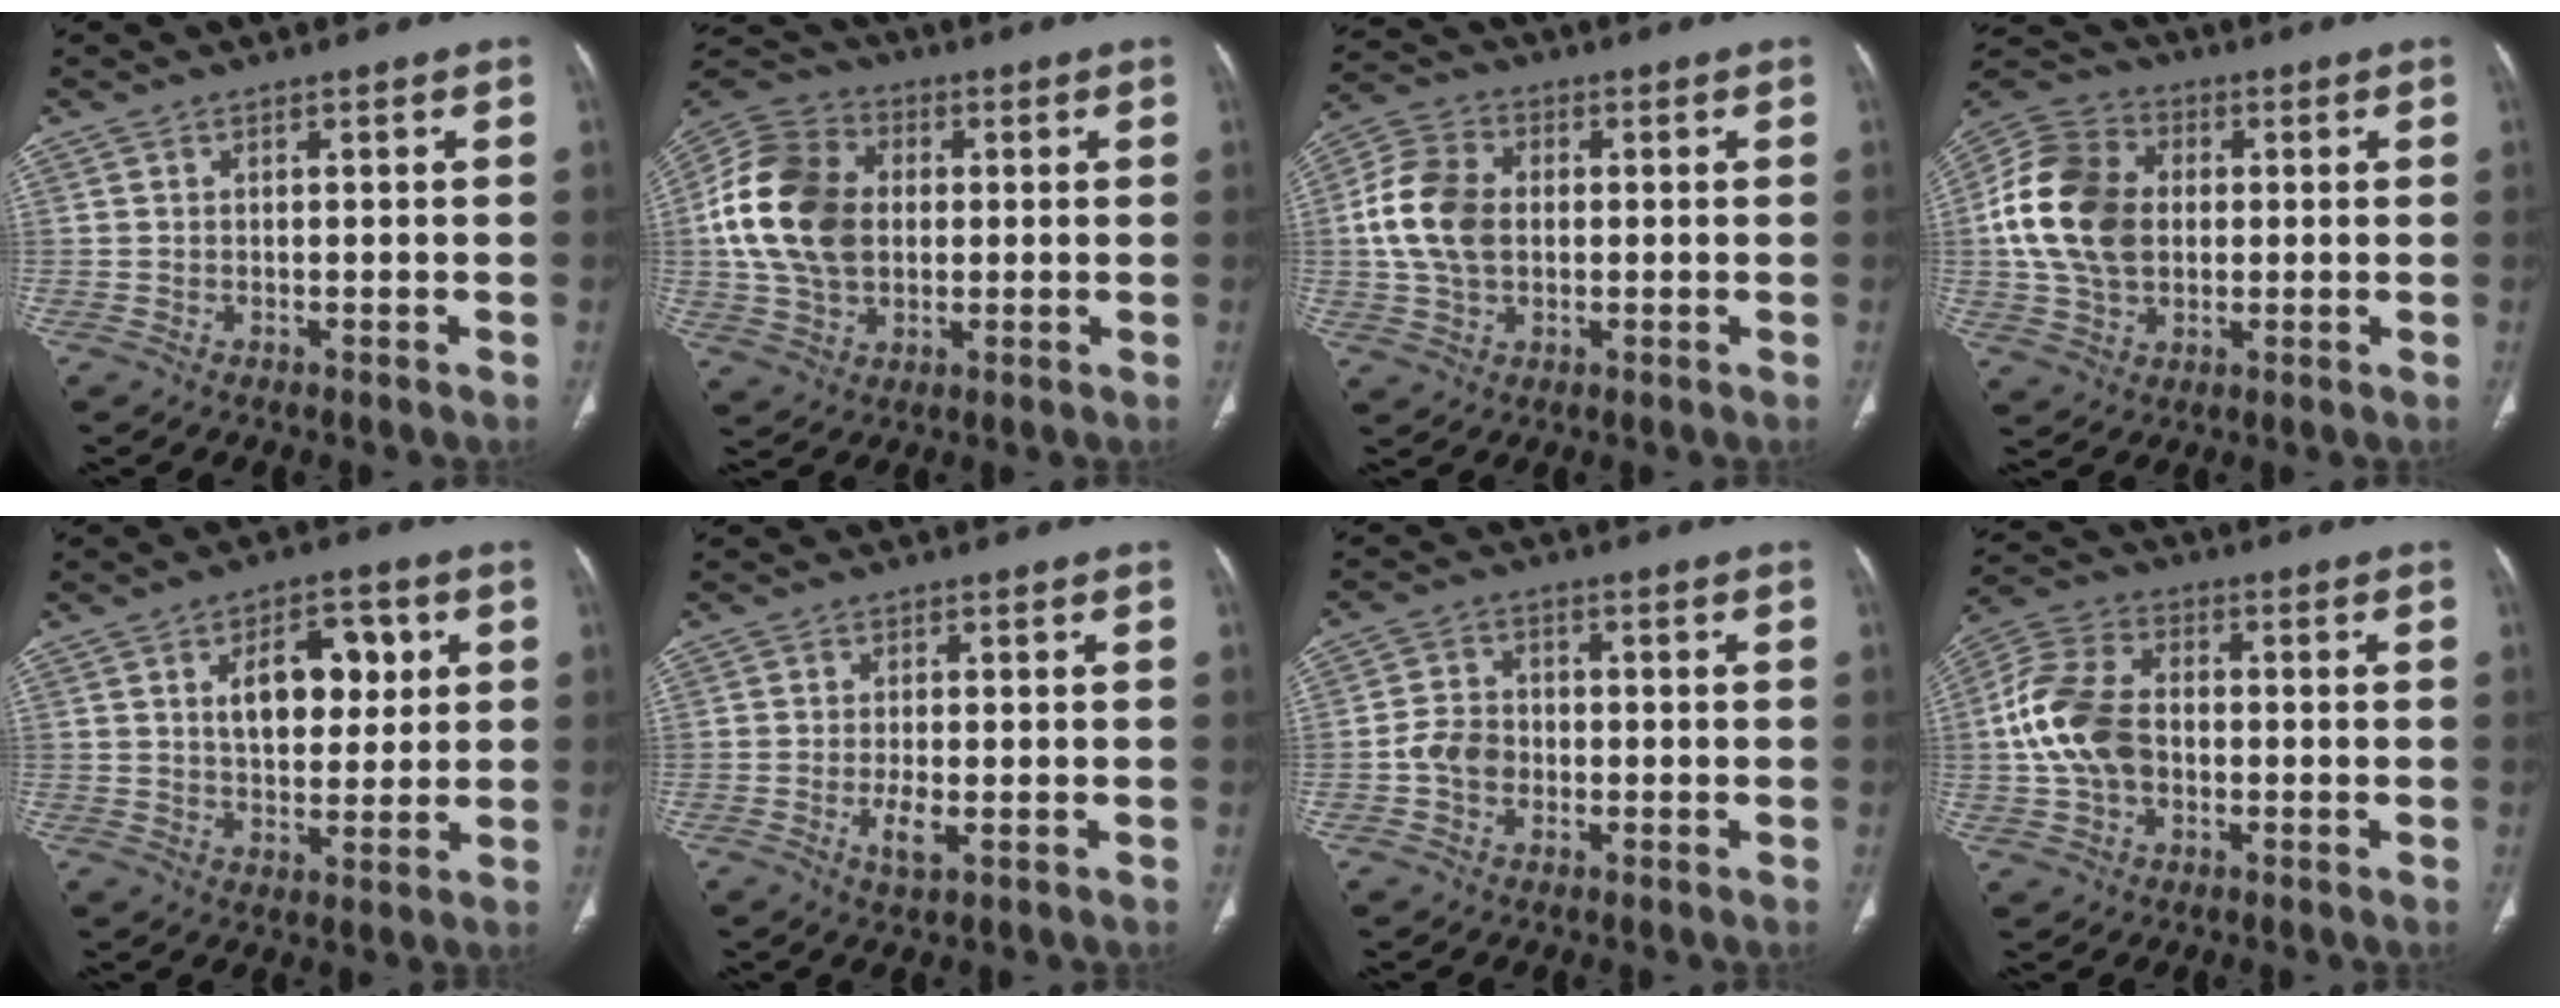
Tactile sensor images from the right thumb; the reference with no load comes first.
{"total": 18.3, "force": [1.1, 13.5, 12.3], "torque": [-0.228, 0.018, 0.019]}
{"total": 11.5, "force": [0.4, 8.2, 8.0], "torque": [-0.153, 0.016, 0.006]}
{"total": 17.3, "force": [0.9, 12.8, 11.6], "torque": [-0.214, 0.019, 0.014]}
{"total": 11.4, "force": [3.1, 6.5, 8.8], "torque": [-0.092, -0.003, 0.050]}
{"total": 3.3, "force": [-0.9, 1.1, 3.0], "torque": [-0.064, -0.007, -0.017]}
{"total": 5.2, "force": [-1.2, 4.2, 2.8], "torque": [-0.038, 0.015, -0.030]}
{"total": 12.9, "force": [-0.9, 9.0, 9.2], "torque": [-0.180, 0.029, -0.023]}